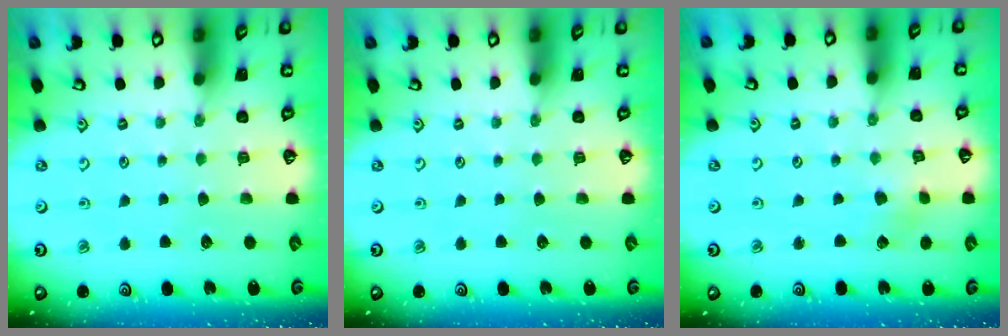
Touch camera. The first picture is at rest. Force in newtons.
{"total": 0.0}
{"total": 2.5, "press": 2.5, "slide": 0.5}